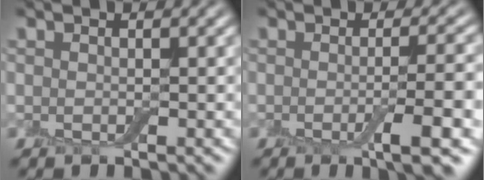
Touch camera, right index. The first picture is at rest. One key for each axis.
{"total": 5.5, "fx": -1.6, "fy": 1.0, "fz": 5.2, "tx": -0.072, "ty": 0.000, "tz": -0.027}